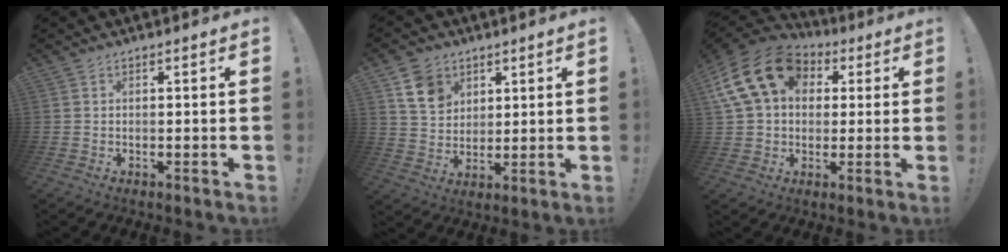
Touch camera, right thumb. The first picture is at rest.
{"total": 9.5, "force": [5.2, 7.2, 3.2], "torque": [-0.044, -0.026, 0.104]}
{"total": 19.0, "force": [6.2, 14.0, 11.3], "torque": [-0.189, -0.015, 0.116]}